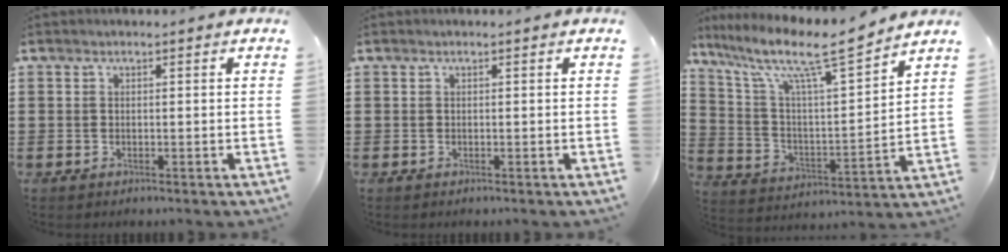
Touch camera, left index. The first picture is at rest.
{"total": 0.0}
{"total": 11.7, "force": [8.8, 1.7, 7.5], "torque": [-0.170, -0.051, 0.142]}